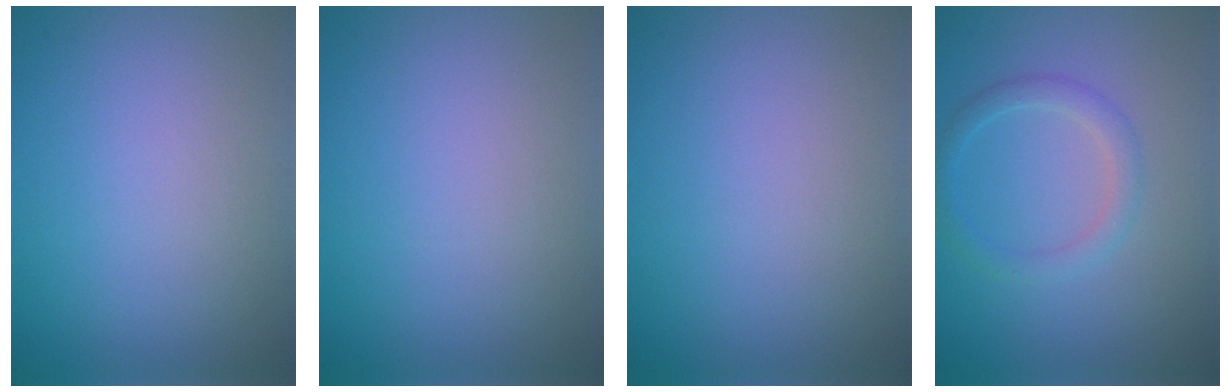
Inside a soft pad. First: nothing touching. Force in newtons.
{"total": 0.0}
{"total": 0.0}
{"total": 2.0, "press": 2.0, "slide": 0.1}